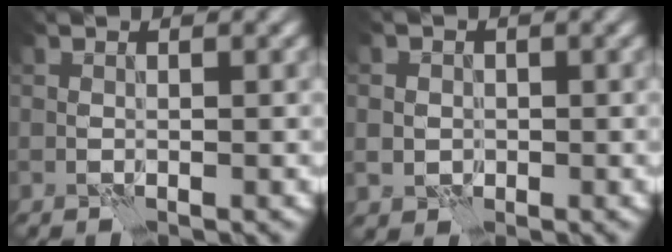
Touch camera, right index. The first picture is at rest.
{"total": 2.2, "force": [0.0, 2.1, 0.5], "torque": [0.000, 0.002, -0.005]}